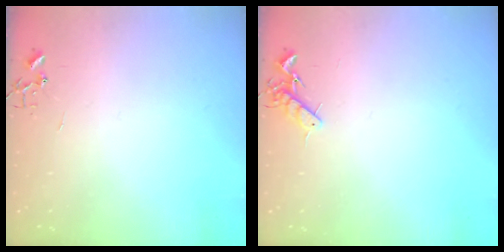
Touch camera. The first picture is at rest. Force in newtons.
{"total": 7.2, "press": 7.1, "slide": 1.1}